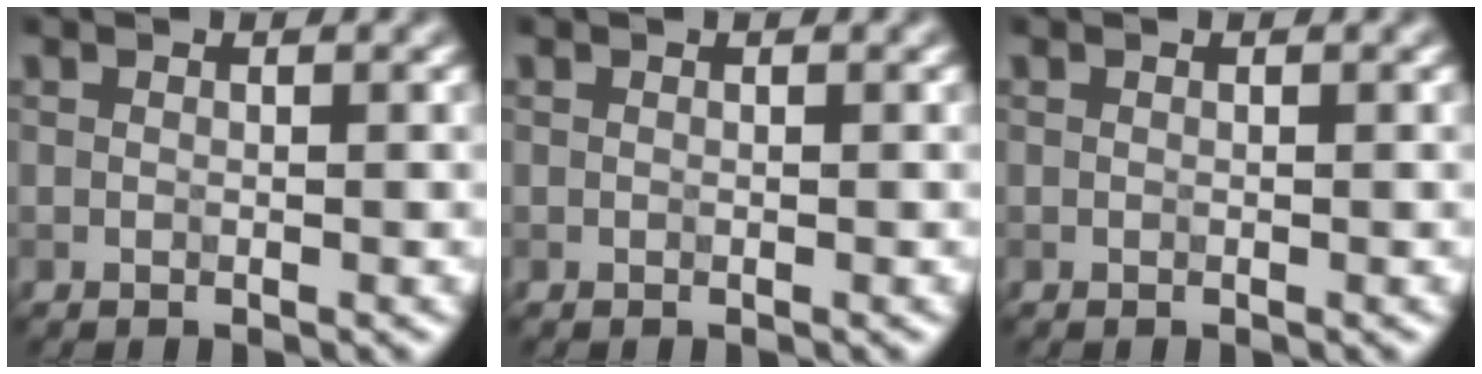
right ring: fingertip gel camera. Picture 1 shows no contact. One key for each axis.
{"total": 0.0}
{"total": 0.0}